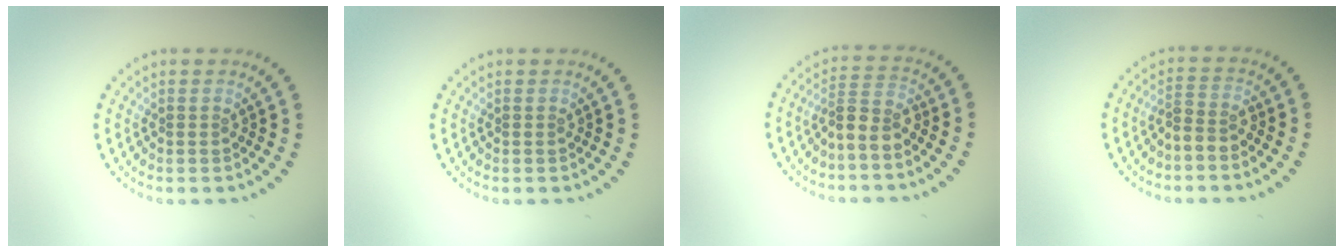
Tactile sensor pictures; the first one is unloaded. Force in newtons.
{"total": 0.0}
{"total": 2.4, "press": 1.9, "slide": 1.4}
{"total": 2.0, "press": 1.4, "slide": 1.3}